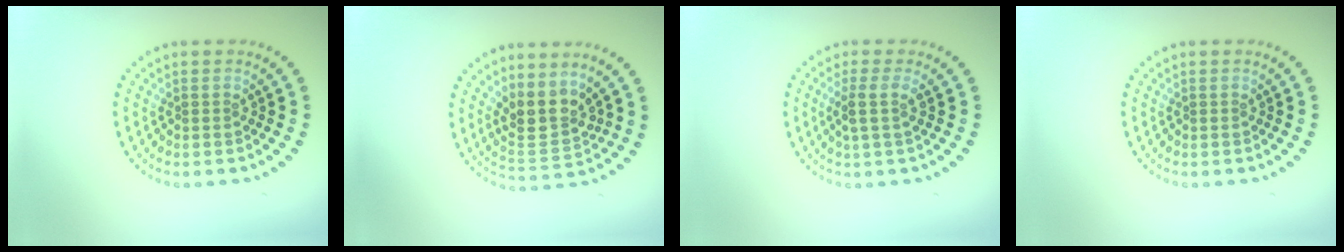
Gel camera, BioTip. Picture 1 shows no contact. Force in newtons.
{"total": 3.7, "press": 3.1, "slide": 1.9}
{"total": 2.0, "press": 1.6, "slide": 1.2}
{"total": 0.0}